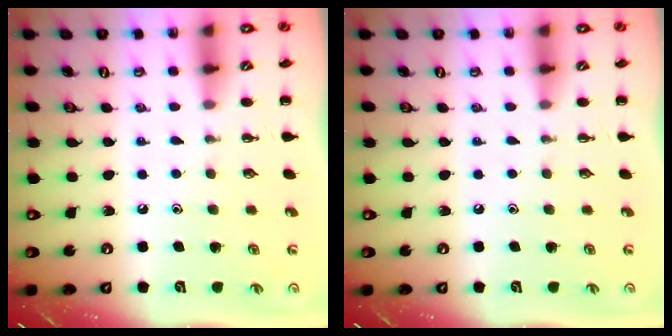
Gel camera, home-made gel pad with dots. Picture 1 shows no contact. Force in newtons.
{"total": 0.0}